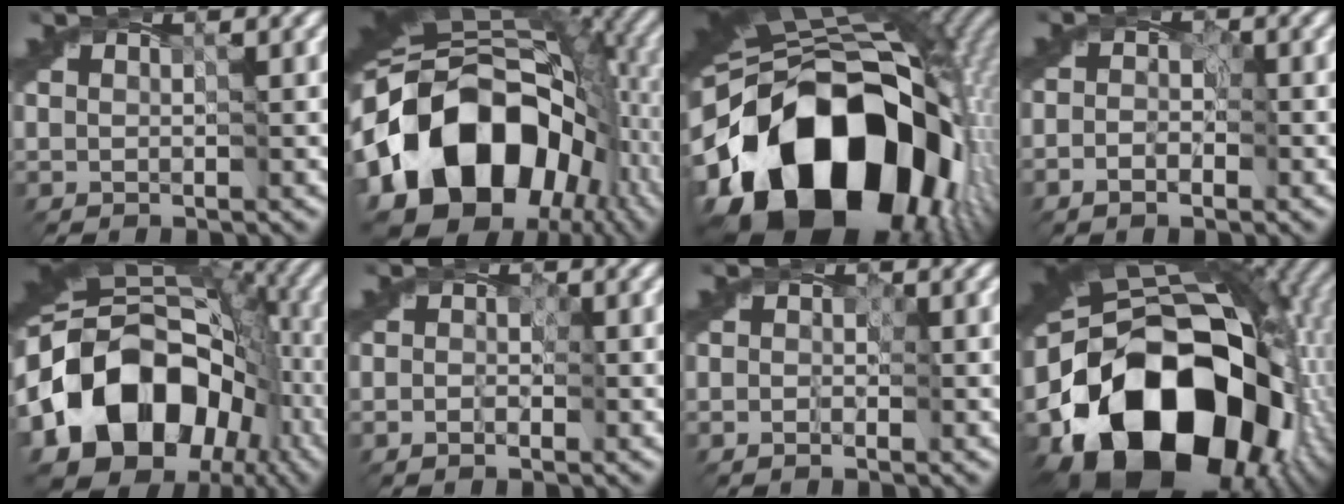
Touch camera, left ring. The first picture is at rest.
{"total": 20.0, "force": [-3.9, 13.8, 13.9], "torque": [-0.284, -0.013, -0.065]}
{"total": 20.3, "force": [-5.5, 13.4, 14.3], "torque": [-0.259, -0.026, -0.079]}
{"total": 2.4, "force": [-1.0, 1.4, 1.7], "torque": [-0.014, -0.001, -0.020]}
{"total": 19.1, "force": [-4.8, 14.0, 12.1], "torque": [-0.233, -0.001, -0.093]}
{"total": 1.5, "force": [-0.7, 0.9, 1.0], "torque": [-0.009, -0.003, -0.014]}
{"total": 1.2, "force": [-0.6, 0.7, 0.8], "torque": [-0.012, -0.003, -0.008]}
{"total": 19.2, "force": [-6.9, 13.7, 11.7], "torque": [-0.208, -0.028, -0.111]}